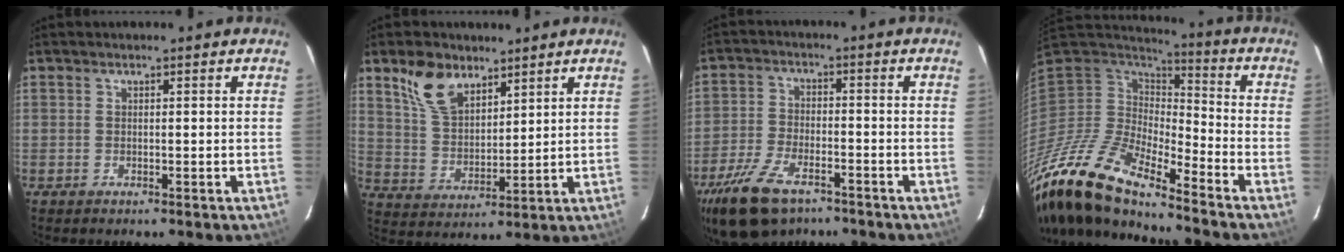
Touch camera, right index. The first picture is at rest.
{"total": 10.1, "force": [6.6, 5.6, 5.3], "torque": [-0.103, 0.017, 0.136]}
{"total": 13.5, "force": [-9.2, 6.6, 7.4], "torque": [-0.182, -0.019, -0.170]}
{"total": 19.5, "force": [-15.5, 3.8, 11.1], "torque": [-0.215, -0.042, -0.307]}